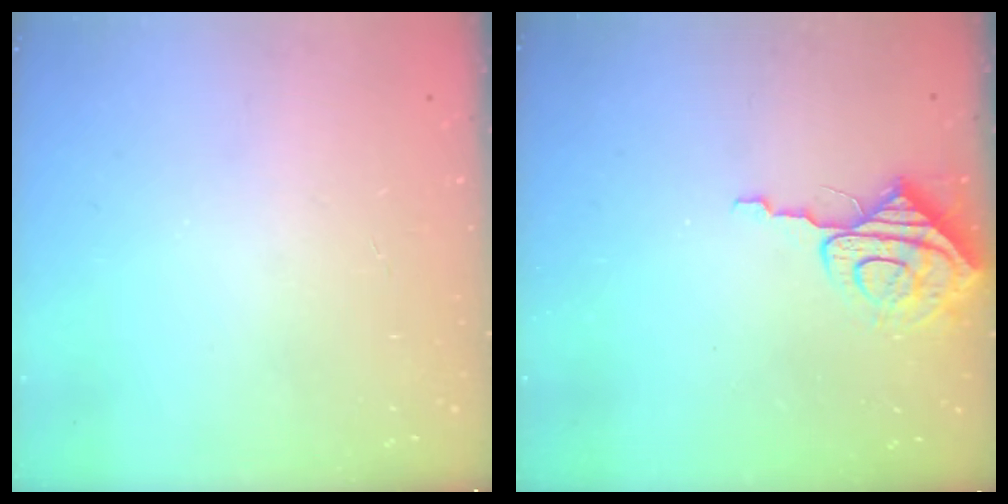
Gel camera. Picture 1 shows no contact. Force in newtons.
{"total": 8.5, "press": 8.4, "slide": 1.0}